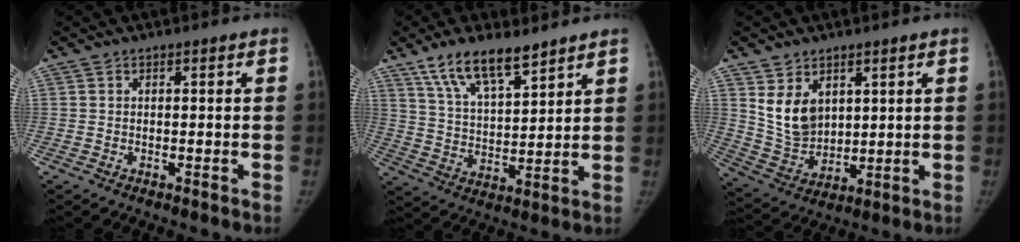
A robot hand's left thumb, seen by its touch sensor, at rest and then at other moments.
{"total": 12.1, "force": [8.6, 4.1, 7.4], "torque": [-0.113, -0.046, 0.165]}
{"total": 9.5, "force": [4.0, 6.6, 5.5], "torque": [-0.075, -0.030, 0.097]}